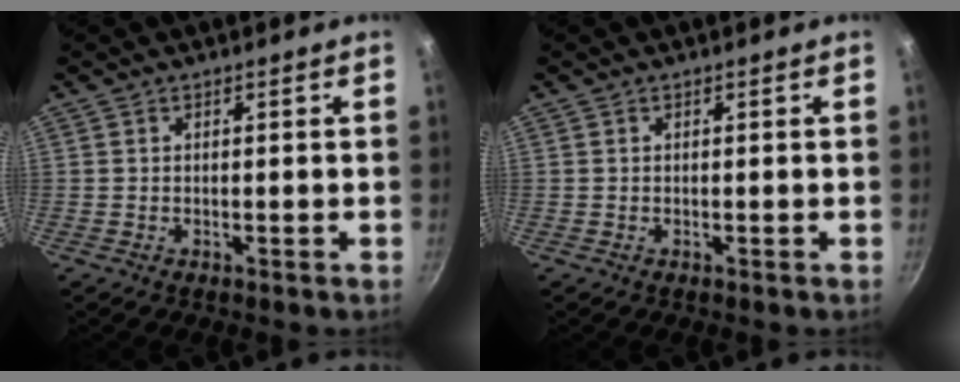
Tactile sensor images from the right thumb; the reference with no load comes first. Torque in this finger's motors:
{"motor_torque": [-0.44, 0.27, 0.06, 0.06, 0.00]}